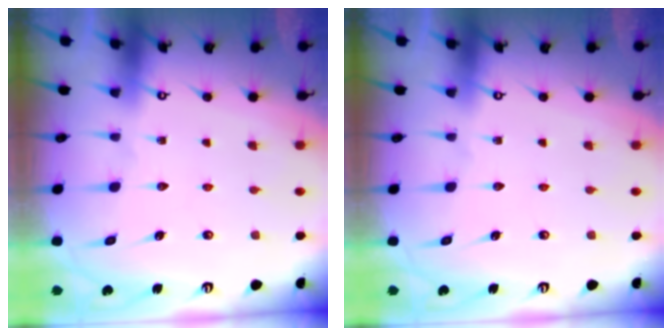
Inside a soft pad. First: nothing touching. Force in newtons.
{"total": 0.0}